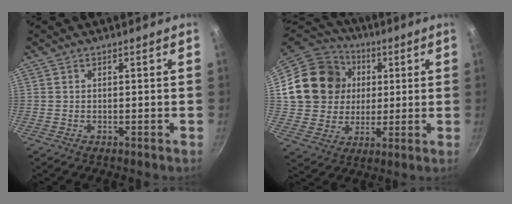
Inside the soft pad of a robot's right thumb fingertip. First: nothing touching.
{"total": 19.0, "force": [3.7, 16.7, 8.3], "torque": [-0.139, 0.021, 0.067]}